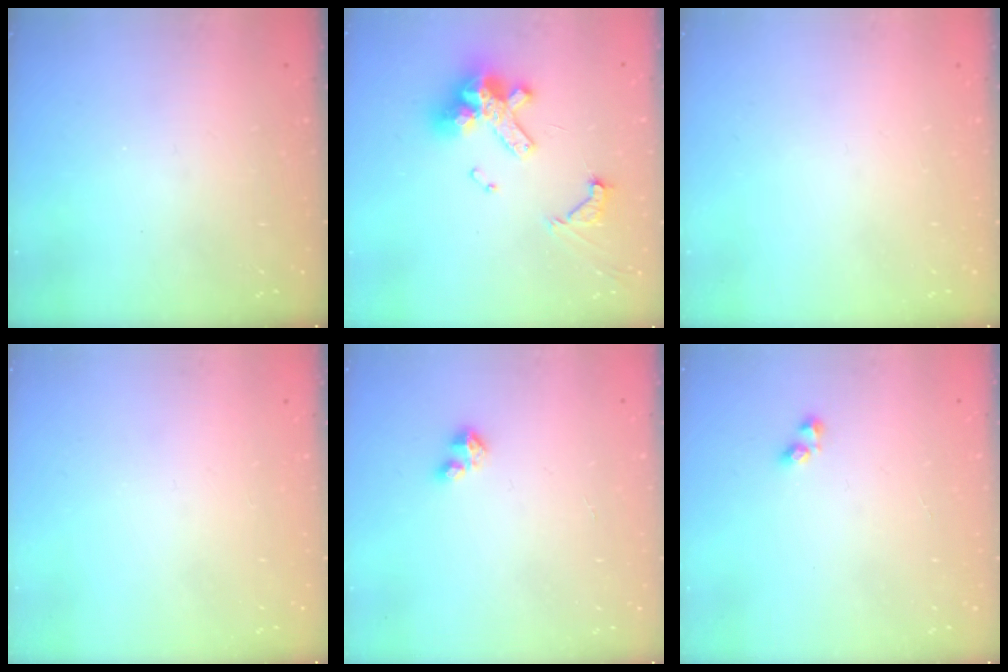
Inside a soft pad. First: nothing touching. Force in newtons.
{"total": 14.0, "press": 13.8, "slide": 2.3}
{"total": 0.0}
{"total": 0.0}
{"total": 2.1, "press": 2.1, "slide": 0.2}
{"total": 2.9, "press": 2.6, "slide": 1.3}